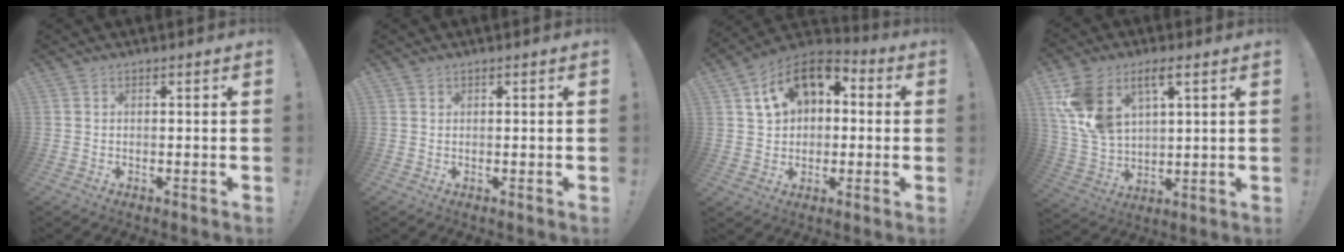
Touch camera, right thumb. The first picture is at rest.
{"total": 0.5, "force": [0.4, 0.4, 0.0], "torque": [0.004, -0.002, 0.007]}
{"total": 14.5, "force": [5.5, 10.6, 8.3], "torque": [-0.126, -0.007, 0.107]}
{"total": 12.4, "force": [6.3, 7.2, 7.9], "torque": [-0.159, -0.024, 0.121]}